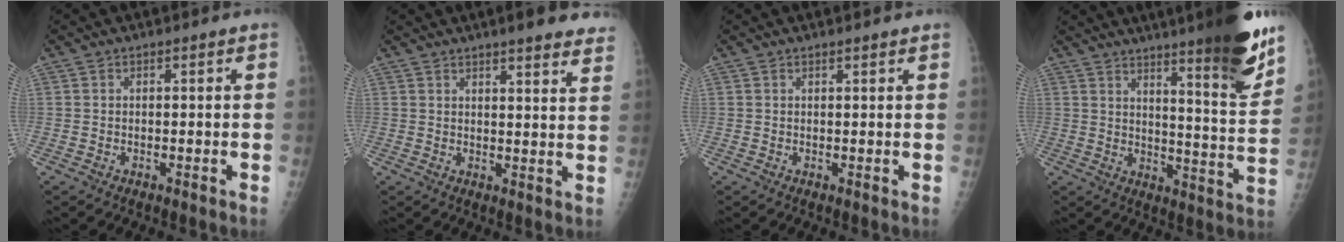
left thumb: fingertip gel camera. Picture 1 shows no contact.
{"total": 12.7, "force": [10.7, 1.6, 6.7], "torque": [-0.056, -0.040, 0.114]}
{"total": 1.6, "force": [1.4, 0.0, 0.8], "torque": [-0.005, -0.001, 0.021]}
{"total": 18.8, "force": [13.3, 1.7, 13.2], "torque": [-0.157, -0.079, 0.185]}